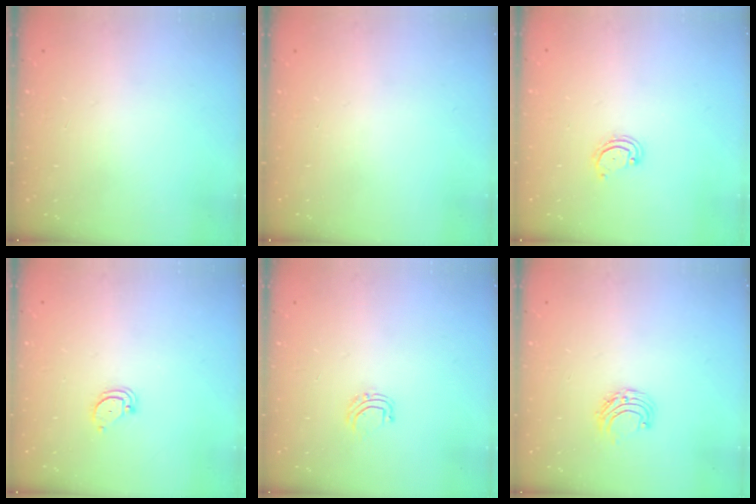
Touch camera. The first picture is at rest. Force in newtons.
{"total": 0.0}
{"total": 2.8, "press": 2.8, "slide": 0.2}
{"total": 2.7, "press": 2.7, "slide": 0.2}
{"total": 4.2, "press": 4.2, "slide": 0.2}
{"total": 5.9, "press": 5.8, "slide": 0.7}